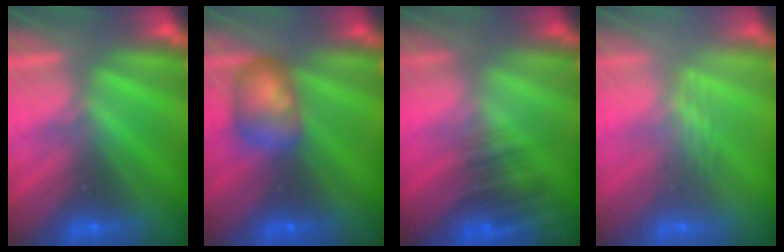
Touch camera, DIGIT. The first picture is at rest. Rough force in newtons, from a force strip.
{"total": 6.4}
{"total": 4.5}
{"total": 2.4}